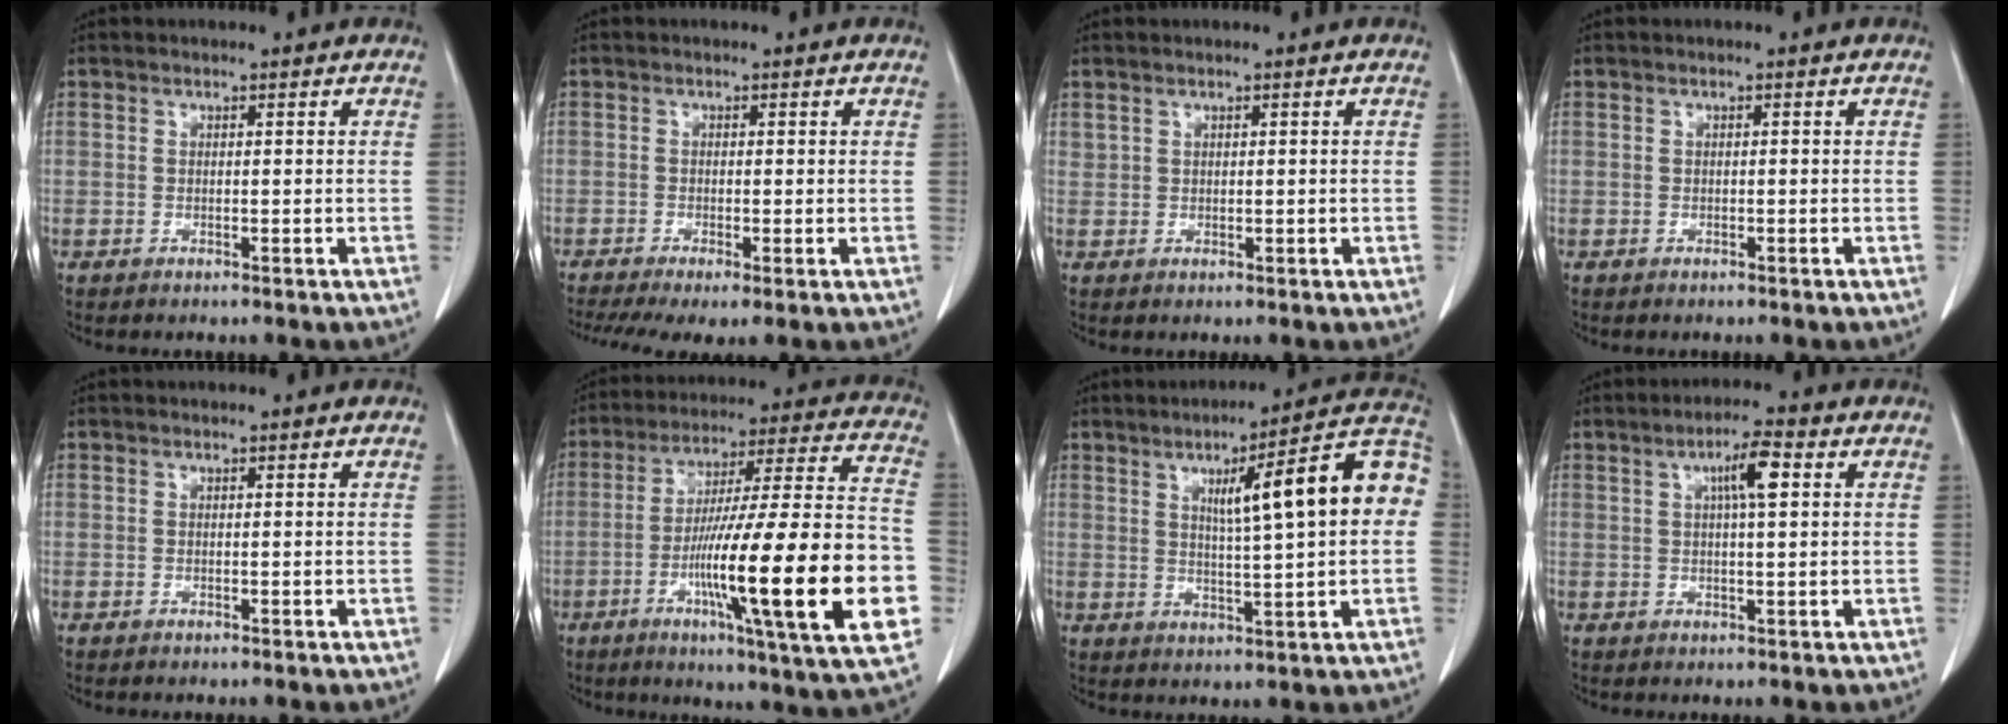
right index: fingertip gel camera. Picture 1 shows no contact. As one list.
[{"total": 6.8, "force": [-4.2, 1.8, 5.1], "torque": [-0.094, -0.015, -0.073]}, {"total": 0.8, "force": [0.6, 0.4, 0.3], "torque": [-0.003, 0.003, 0.016]}, {"total": 0.0}, {"total": 0.0}, {"total": 27.3, "force": [-6.9, 1.2, 26.4], "torque": [-0.369, -0.011, -0.112]}, {"total": 14.8, "force": [3.0, 1.4, 14.5], "torque": [-0.197, 0.031, 0.037]}, {"total": 5.1, "force": [1.6, 0.6, 4.8], "torque": [-0.084, 0.007, 0.026]}]